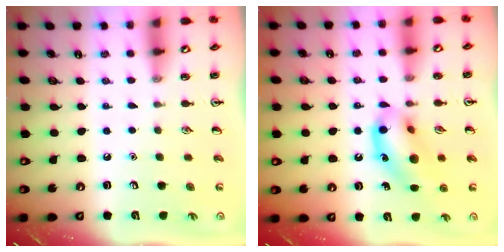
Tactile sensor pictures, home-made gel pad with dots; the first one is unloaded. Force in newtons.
{"total": 13.7, "press": 13.5, "slide": 2.5}